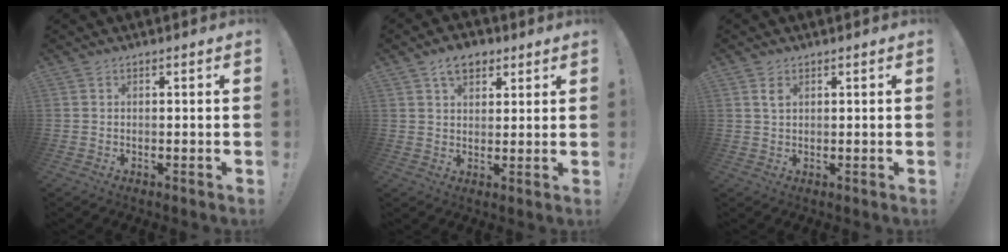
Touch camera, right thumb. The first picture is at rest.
{"total": 7.0, "force": [4.1, 4.4, 3.6], "torque": [-0.046, -0.012, 0.074]}
{"total": 2.0, "force": [1.0, 1.0, 1.4], "torque": [-0.014, -0.006, 0.015]}